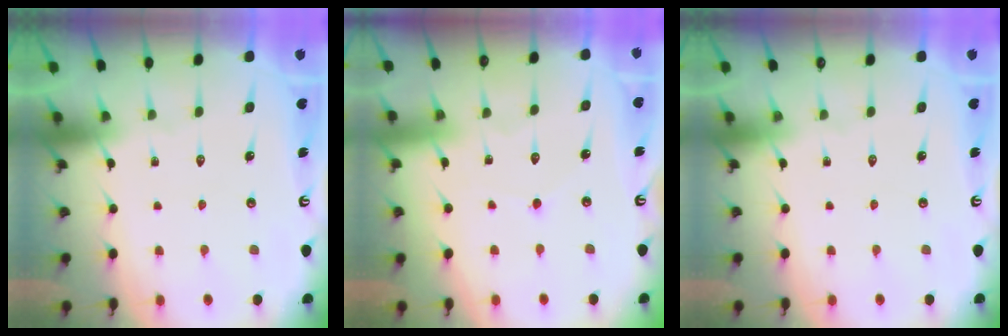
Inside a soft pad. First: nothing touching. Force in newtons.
{"total": 3.6, "press": 3.6, "slide": 0.3}
{"total": 0.0}